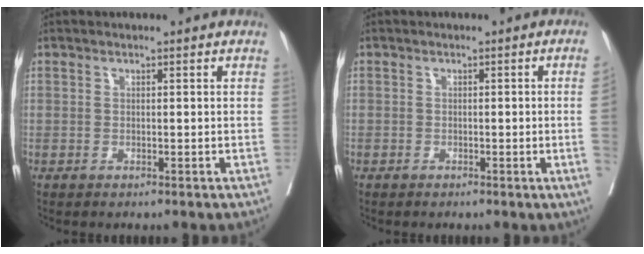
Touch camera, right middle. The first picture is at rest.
{"total": 2.3, "force": [-0.4, -0.9, 2.1], "torque": [-0.023, -0.003, -0.004]}